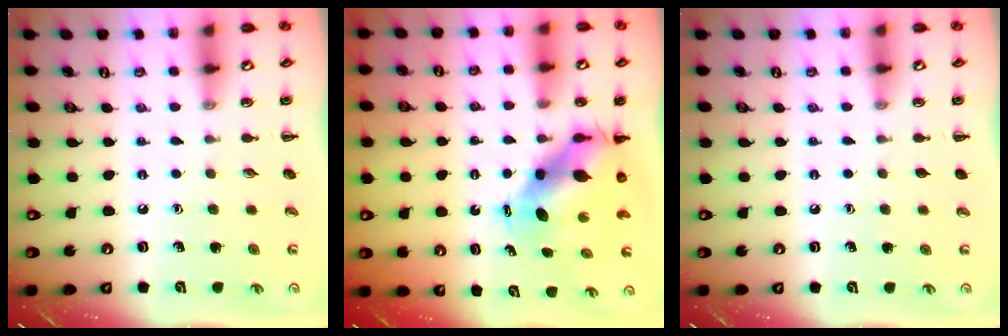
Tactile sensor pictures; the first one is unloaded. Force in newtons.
{"total": 8.8, "press": 8.6, "slide": 1.5}
{"total": 0.0}